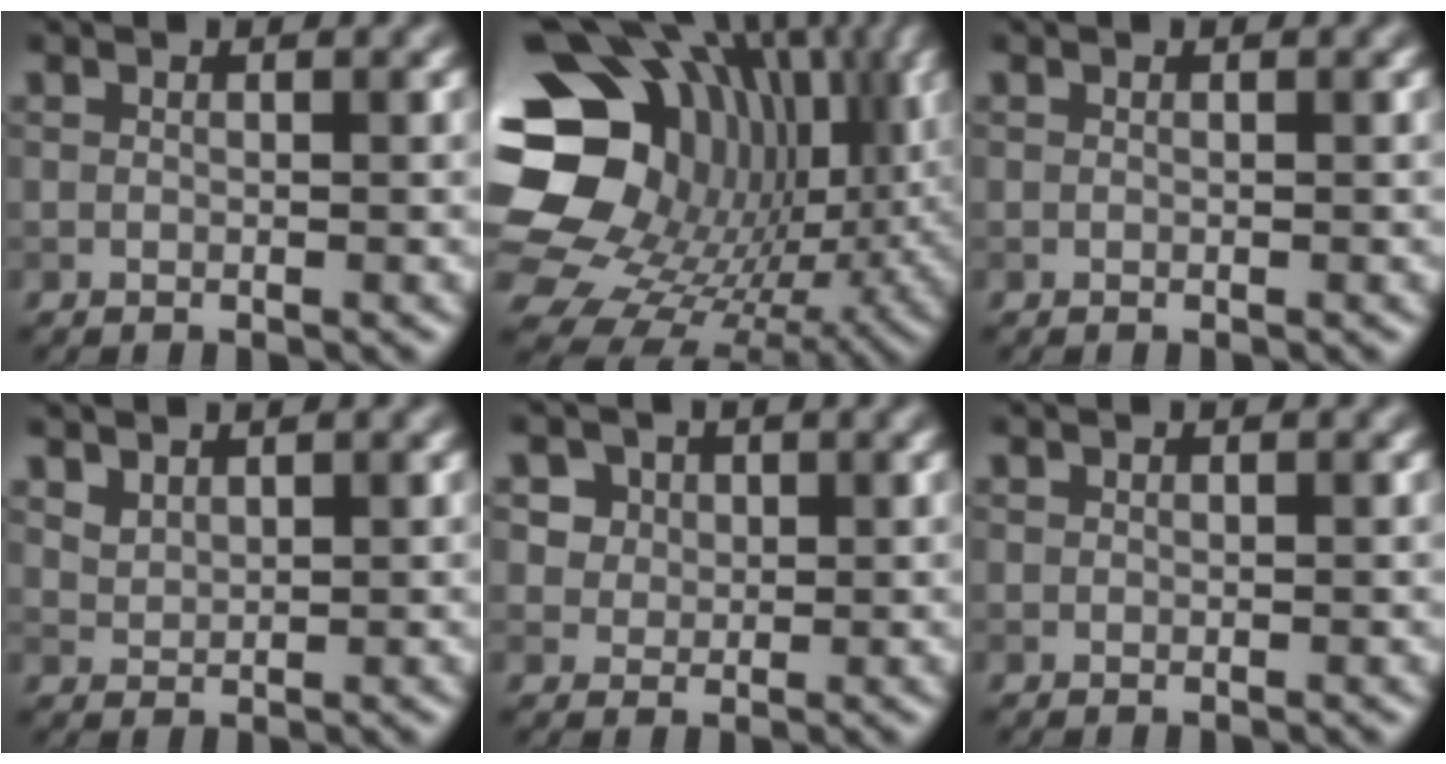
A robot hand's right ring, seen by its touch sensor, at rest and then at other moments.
{"total": 22.0, "force": [2.8, 17.8, 12.5], "torque": [-0.231, -0.021, 0.051]}
{"total": 0.0}
{"total": 1.7, "force": [1.4, 0.7, 0.6], "torque": [-0.020, 0.003, 0.032]}
{"total": 4.7, "force": [2.3, 3.6, 1.9], "torque": [-0.039, 0.004, 0.036]}
{"total": 0.0}